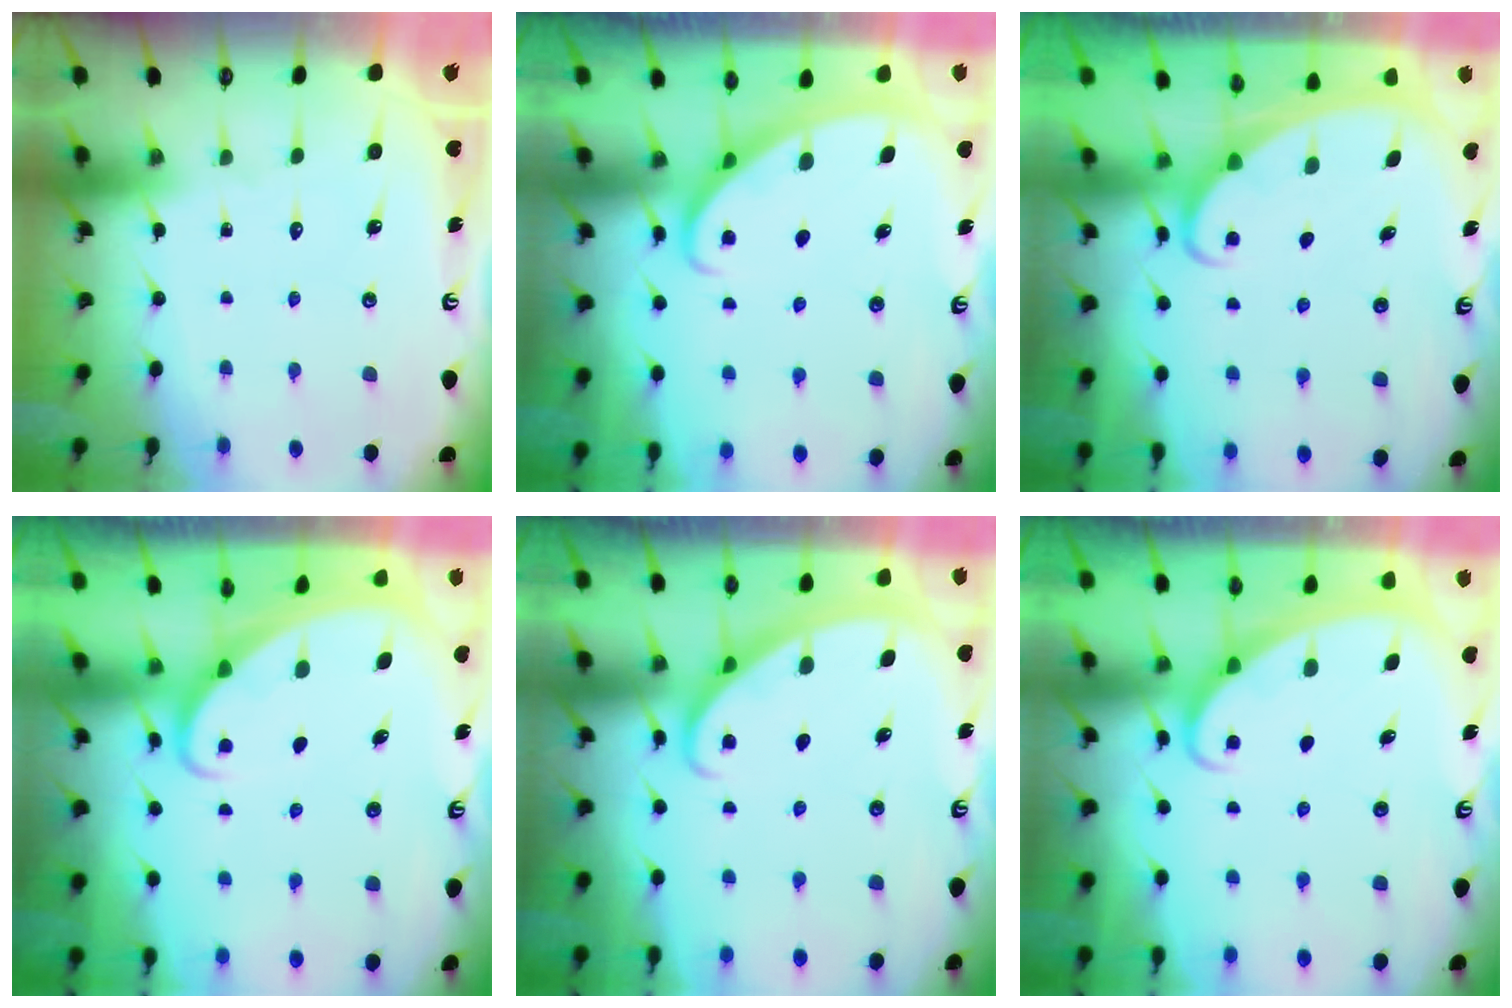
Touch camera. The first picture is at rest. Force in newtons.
{"total": 3.0, "press": 3.0, "slide": 0.1}
{"total": 2.4, "press": 2.3, "slide": 0.3}
{"total": 2.9, "press": 2.9, "slide": 0.3}
{"total": 2.8, "press": 2.8, "slide": 0.1}
{"total": 2.2, "press": 2.1, "slide": 0.3}